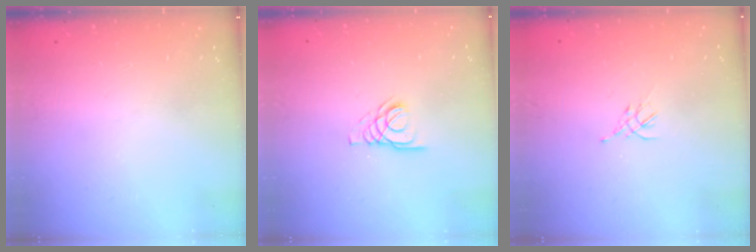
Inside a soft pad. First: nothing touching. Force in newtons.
{"total": 2.8, "press": 2.8, "slide": 0.3}
{"total": 1.5, "press": 1.4, "slide": 0.6}